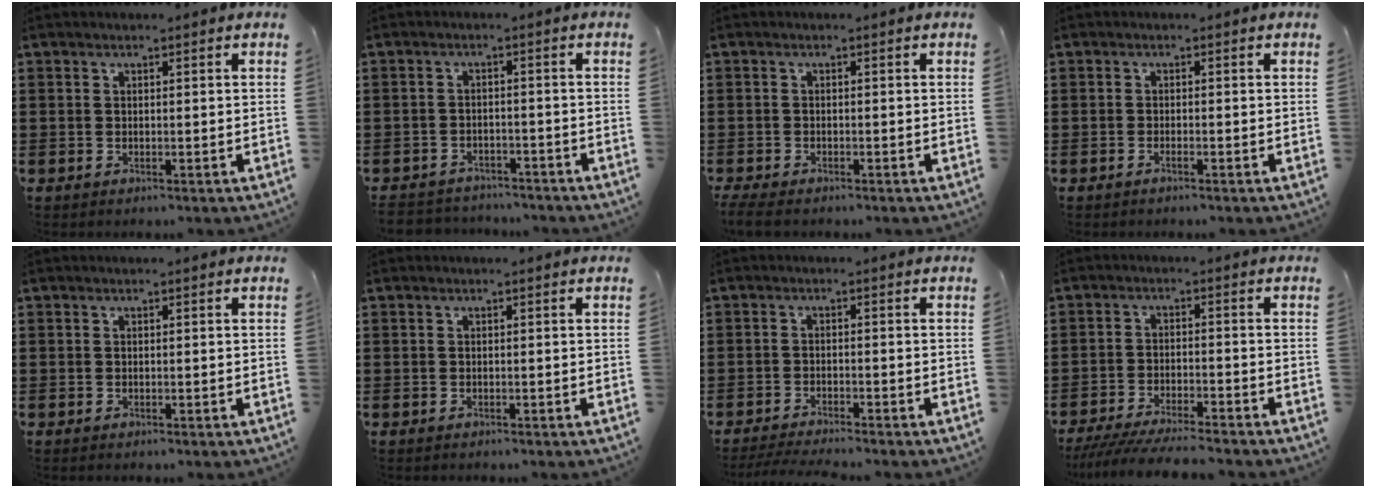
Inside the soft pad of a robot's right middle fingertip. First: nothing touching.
{"total": 2.9, "force": [-2.8, 0.5, -0.2], "torque": [-0.005, -0.002, -0.062]}
{"total": 1.4, "force": [-1.3, 0.2, 0.5], "torque": [-0.019, -0.003, -0.028]}
{"total": 0.8, "force": [-0.6, 0.0, 0.5], "torque": [-0.011, -0.003, -0.010]}
{"total": 0.0}
{"total": 0.0}
{"total": 2.6, "force": [-2.5, -0.1, 0.8], "torque": [-0.020, -0.002, -0.052]}
{"total": 5.1, "force": [-4.9, 0.0, 1.7], "torque": [-0.041, -0.015, -0.097]}